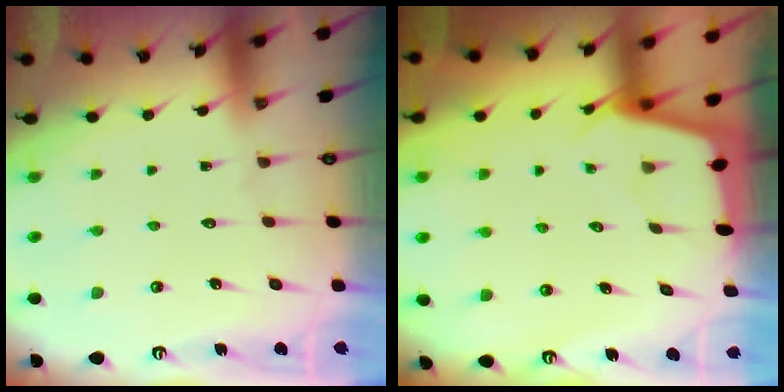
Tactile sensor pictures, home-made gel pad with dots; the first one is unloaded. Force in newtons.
{"total": 2.5, "press": 2.5, "slide": 0.3}